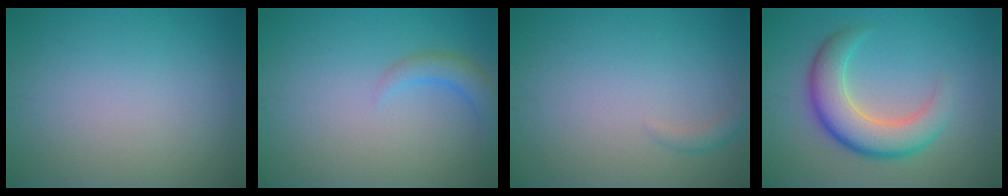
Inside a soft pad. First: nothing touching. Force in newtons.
{"total": 2.3, "press": 2.3, "slide": 0.3}
{"total": 0.9, "press": 0.9, "slide": 0.1}
{"total": 6.2, "press": 6.2, "slide": 0.3}